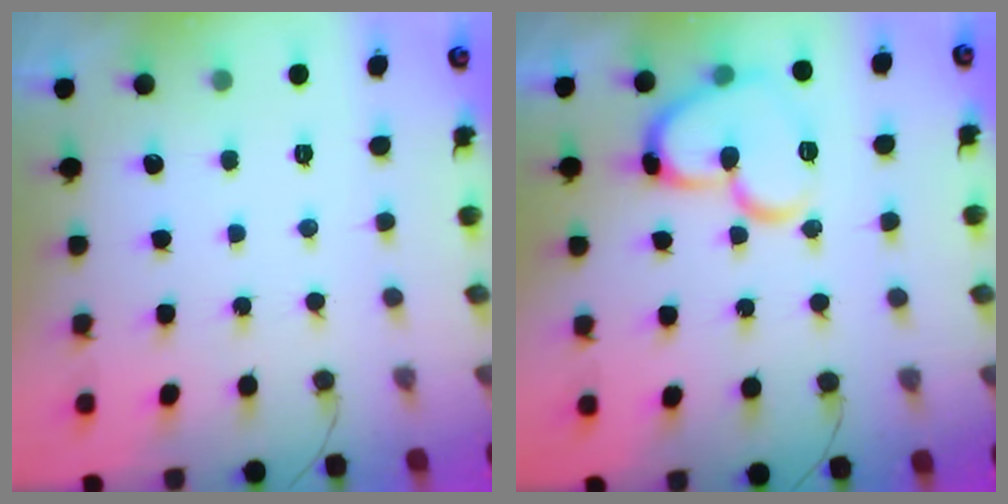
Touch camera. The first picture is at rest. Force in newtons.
{"total": 16.6, "press": 16.5, "slide": 1.5}